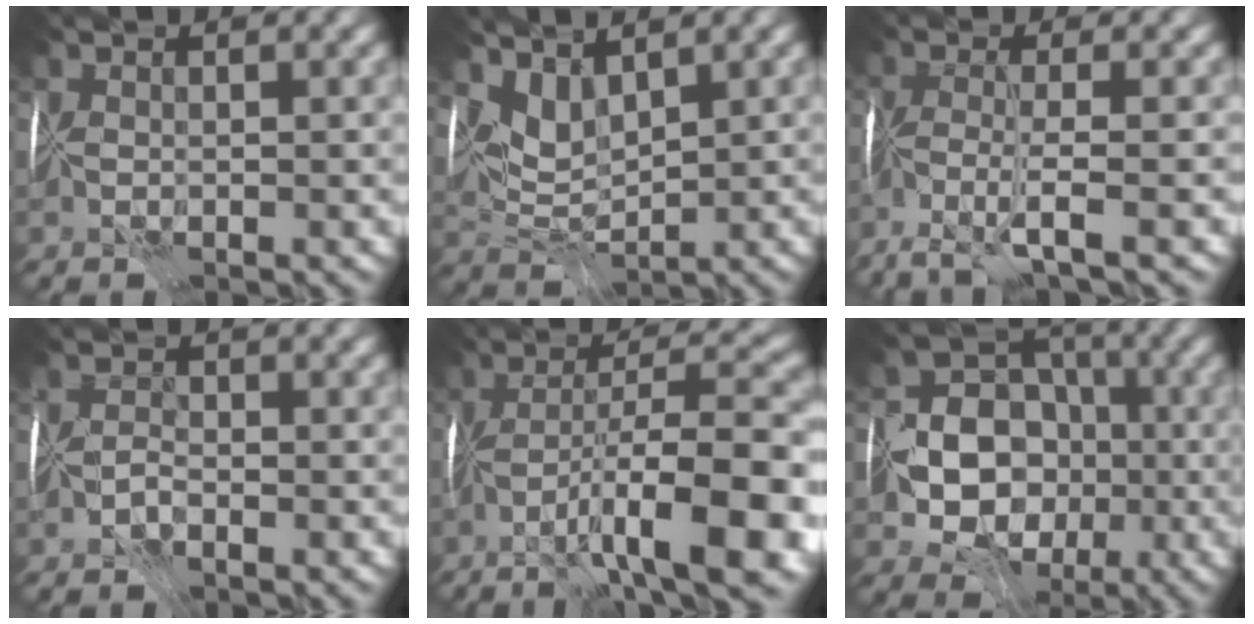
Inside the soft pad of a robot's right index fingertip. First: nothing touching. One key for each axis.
{"total": 2.5, "fx": 2.2, "fy": 0.6, "fz": 1.1, "tx": -0.022, "ty": -0.011, "tz": 0.044}
{"total": 3.6, "fx": -2.9, "fy": -0.9, "fz": 2.0, "tx": -0.040, "ty": -0.011, "tz": -0.071}
{"total": 1.2, "fx": -1.1, "fy": -0.3, "fz": -0.2, "tx": 0.011, "ty": 0.000, "tz": -0.026}
{"total": 11.6, "fx": -5.9, "fy": 1.5, "fz": 9.9, "tx": -0.151, "ty": -0.003, "tz": -0.091}
{"total": 10.1, "fx": -2.5, "fy": 8.6, "fz": 4.5, "tx": -0.056, "ty": -0.015, "tz": -0.072}